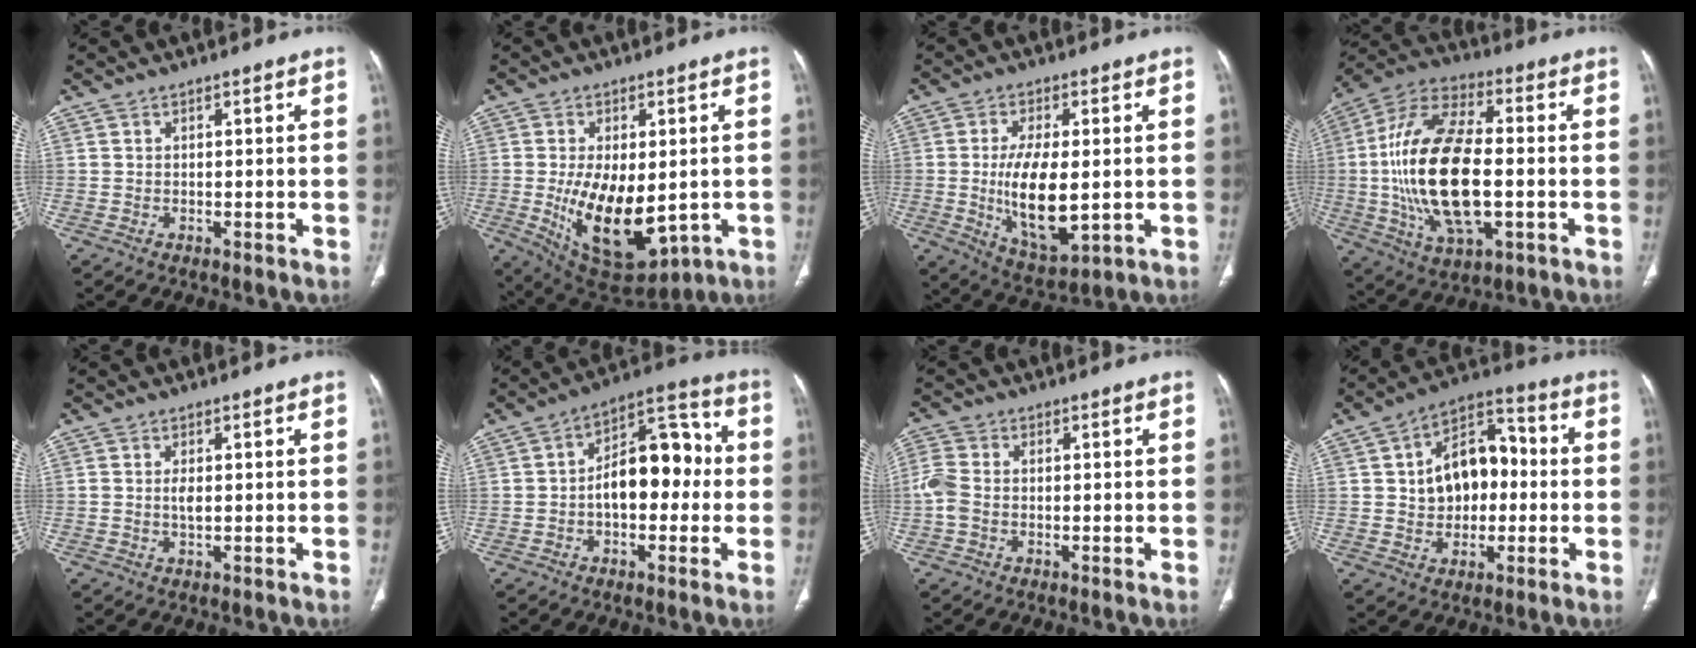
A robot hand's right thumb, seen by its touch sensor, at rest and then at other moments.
{"total": 16.7, "force": [-2.3, 8.9, 13.9], "torque": [-0.217, -0.020, -0.006]}
{"total": 13.4, "force": [-1.0, 6.0, 12.0], "torque": [-0.211, -0.019, -0.004]}
{"total": 23.1, "force": [-1.9, 11.0, 20.2], "torque": [-0.400, 0.014, -0.030]}
{"total": 1.8, "force": [0.1, 0.7, 1.7], "torque": [-0.035, -0.002, 0.003]}
{"total": 13.4, "force": [-0.7, 8.0, 10.8], "torque": [-0.130, 0.046, -0.020]}
{"total": 4.7, "force": [-0.7, 3.3, 3.2], "torque": [-0.092, 0.010, -0.020]}
{"total": 13.6, "force": [0.6, 9.4, 9.7], "torque": [-0.113, 0.033, 0.005]}